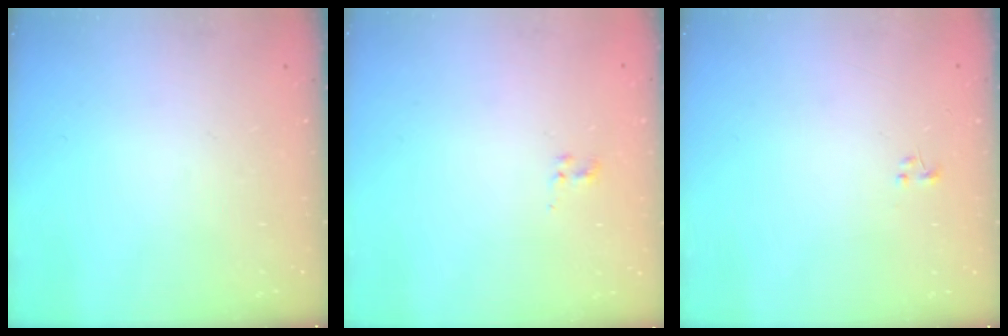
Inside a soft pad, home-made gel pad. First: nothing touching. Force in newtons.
{"total": 1.5, "press": 1.3, "slide": 0.9}
{"total": 0.0}